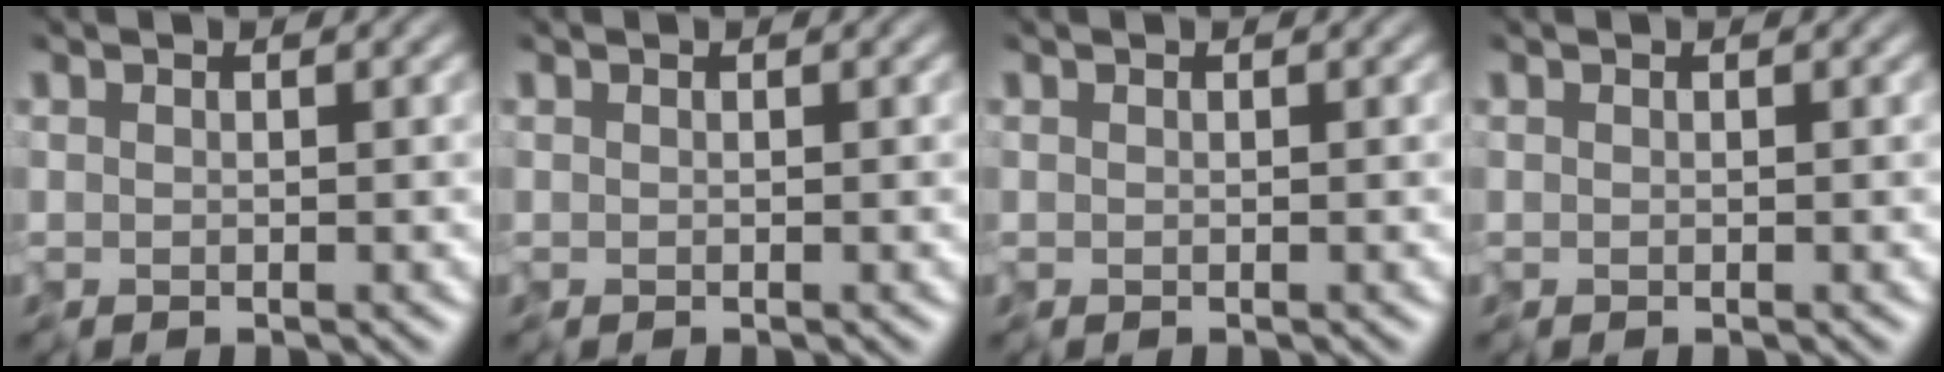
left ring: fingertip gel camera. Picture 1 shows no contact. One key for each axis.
{"total": 0.0}
{"total": 0.0}
{"total": 0.0}